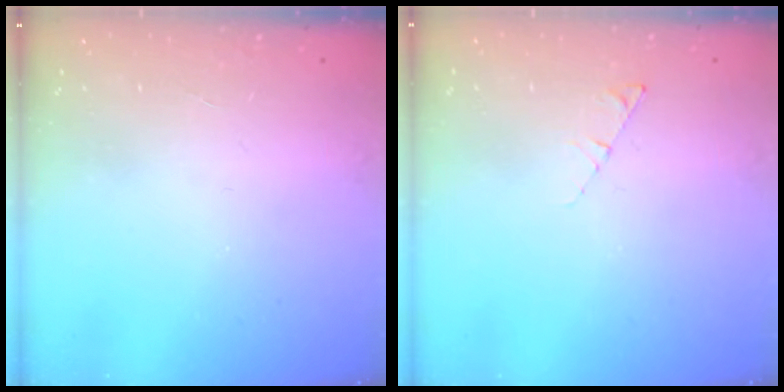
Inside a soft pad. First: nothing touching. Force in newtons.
{"total": 2.7, "press": 2.6, "slide": 0.3}